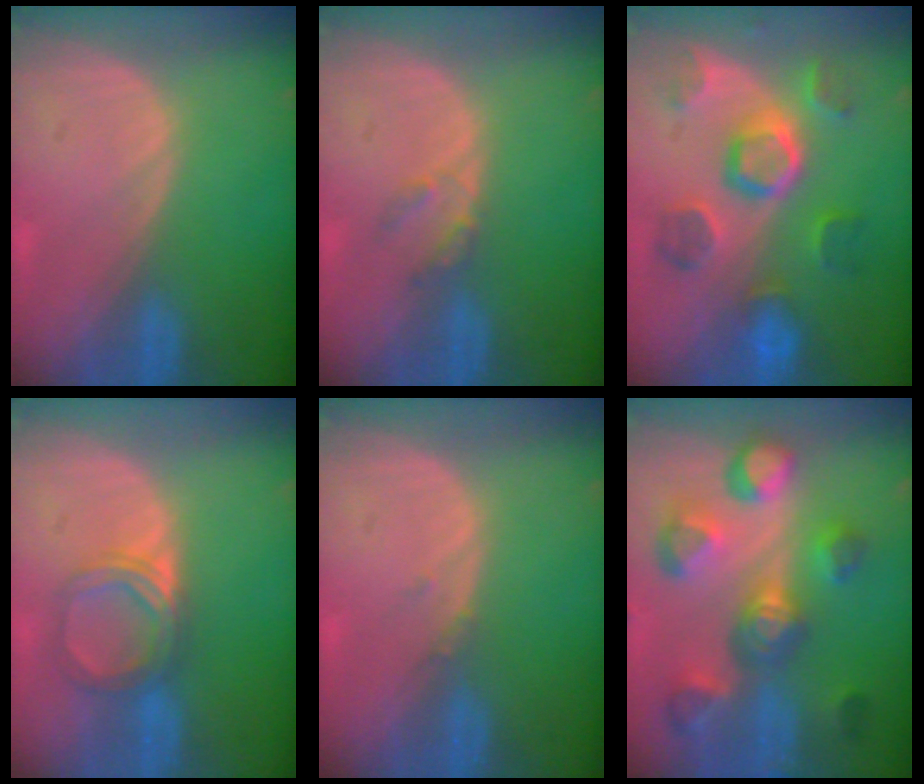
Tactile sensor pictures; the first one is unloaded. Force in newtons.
{"total": 2.2, "press": 2.1, "slide": 0.4}
{"total": 9.4, "press": 9.0, "slide": 2.7}
{"total": 5.3, "press": 5.0, "slide": 1.8}
{"total": 0.7, "press": 0.7, "slide": 0.3}
{"total": 11.1, "press": 10.1, "slide": 4.7}